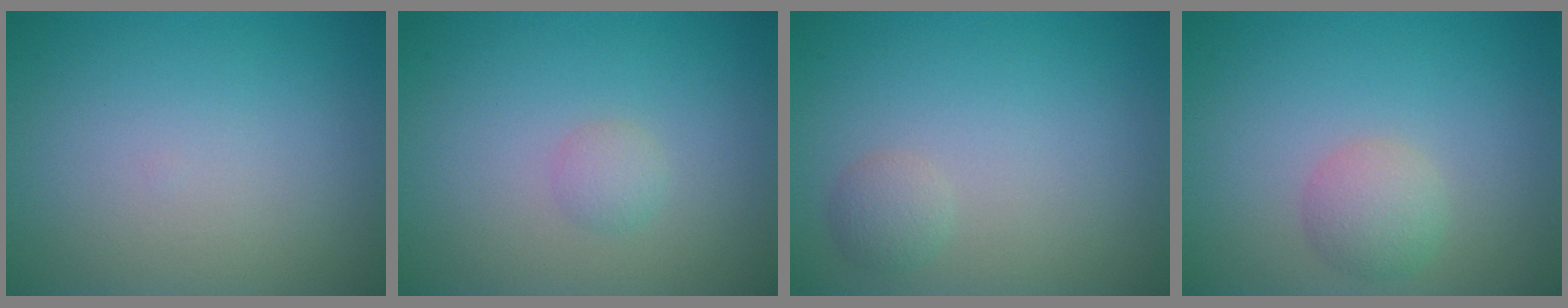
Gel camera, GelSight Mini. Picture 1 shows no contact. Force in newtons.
{"total": 1.2, "press": 1.2, "slide": 0.0}
{"total": 1.3, "press": 1.3, "slide": 0.0}
{"total": 2.3, "press": 2.3, "slide": 0.2}